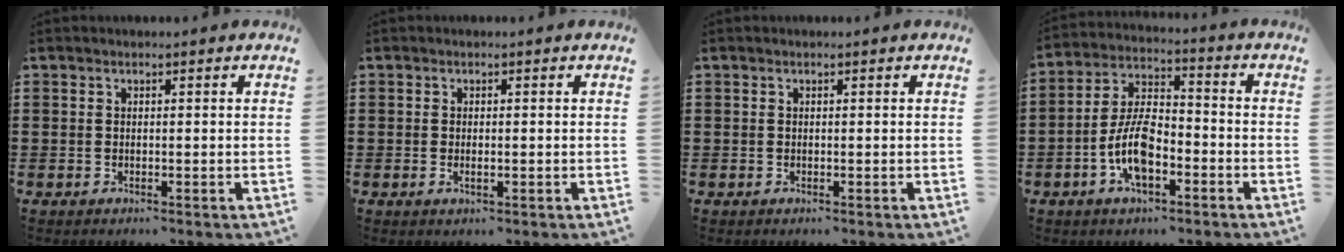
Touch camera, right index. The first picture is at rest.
{"total": 0.9, "force": [-0.1, 0.3, 0.8], "torque": [-0.015, -0.001, -0.001]}
{"total": 0.0}
{"total": 8.7, "force": [-3.3, 4.1, 6.9], "torque": [-0.162, 0.001, -0.069]}